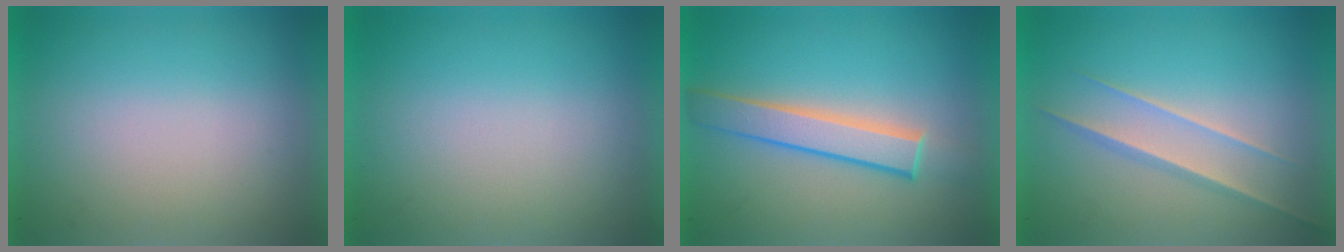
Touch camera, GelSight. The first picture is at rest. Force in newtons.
{"total": 0.0}
{"total": 3.3}
{"total": 1.5}